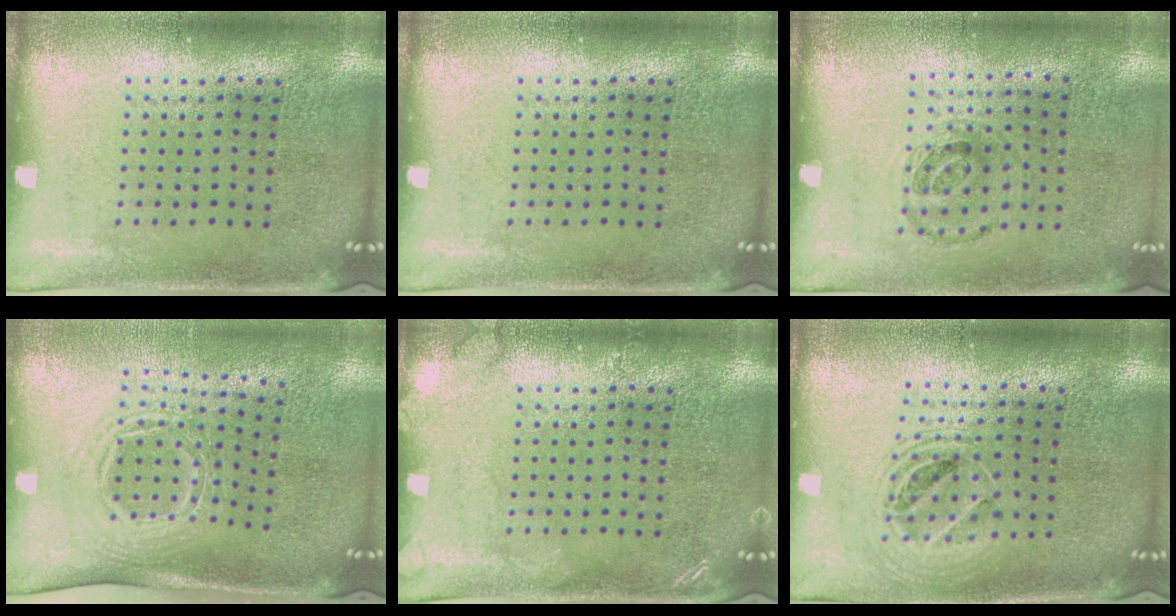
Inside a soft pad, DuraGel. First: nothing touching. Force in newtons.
{"total": 0.0}
{"total": 0.9, "press": 0.7, "slide": 0.5}
{"total": 1.7, "press": 1.2, "slide": 1.2}
{"total": 1.5, "press": 1.5, "slide": 0.2}
{"total": 1.7, "press": 1.5, "slide": 0.8}